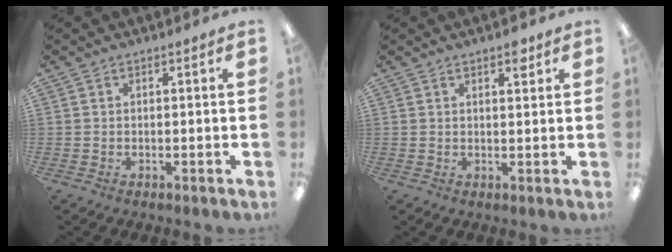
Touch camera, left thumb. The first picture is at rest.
{"total": 3.0, "force": [2.2, 1.1, 1.7], "torque": [-0.013, -0.008, 0.033]}